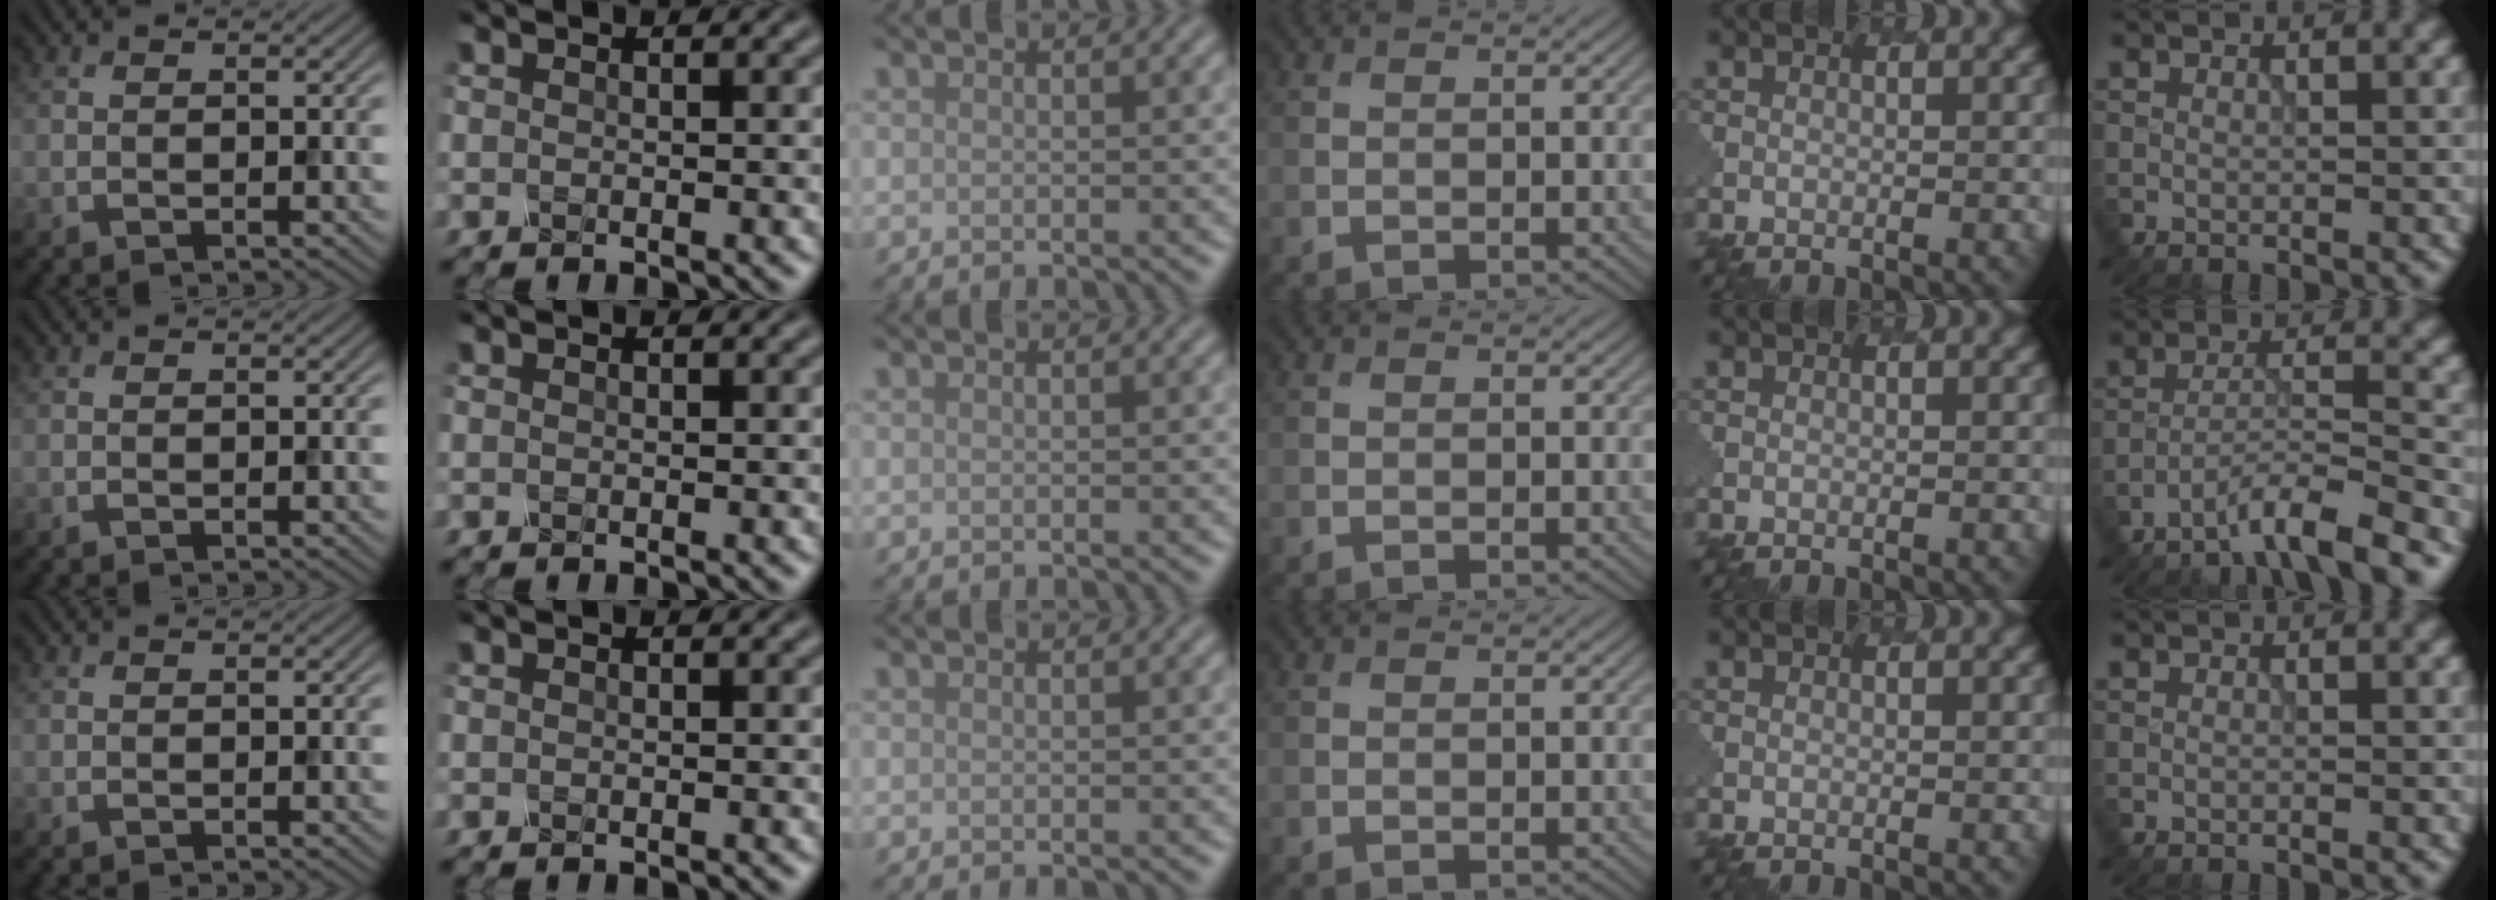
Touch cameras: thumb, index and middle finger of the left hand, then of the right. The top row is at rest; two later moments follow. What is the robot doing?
{"motion": "dispense", "object": "dispenser bottle"}